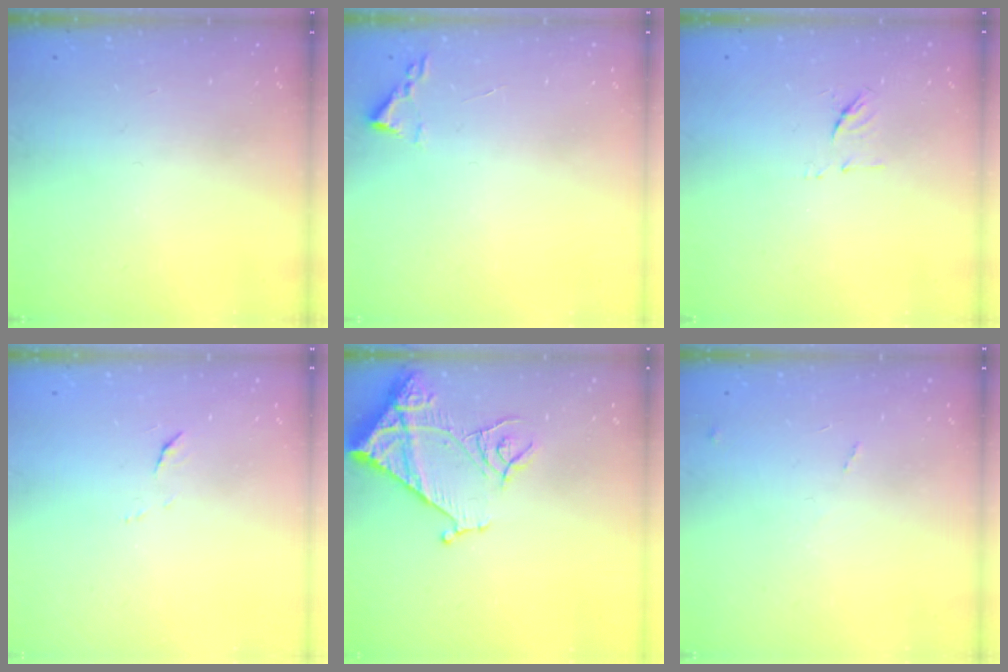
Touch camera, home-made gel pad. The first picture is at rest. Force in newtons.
{"total": 1.8, "press": 1.7, "slide": 0.2}
{"total": 6.8, "press": 6.6, "slide": 1.2}
{"total": 4.1, "press": 4.1, "slide": 0.3}
{"total": 13.0, "press": 13.0, "slide": 1.1}
{"total": 6.8, "press": 6.8, "slide": 0.6}